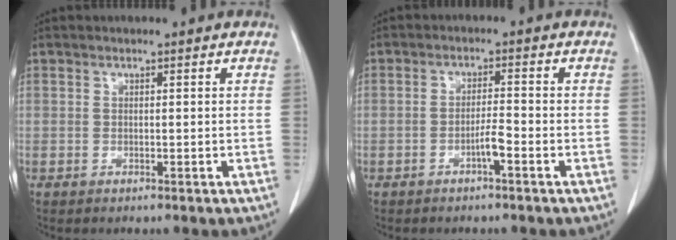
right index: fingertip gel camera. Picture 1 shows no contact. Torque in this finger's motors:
{"motor_torque": [0.91, 0.19, 0.41, 0.07]}